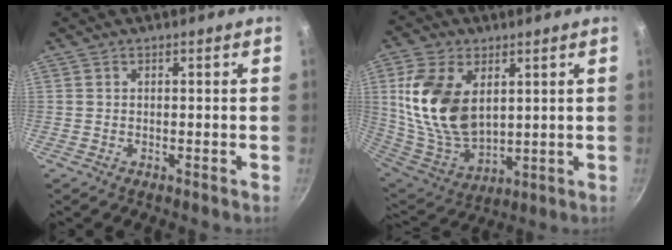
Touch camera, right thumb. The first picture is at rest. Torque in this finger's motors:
{"motor_torque": [0.24, 0.57, 1.82, 0.16, 0.38]}